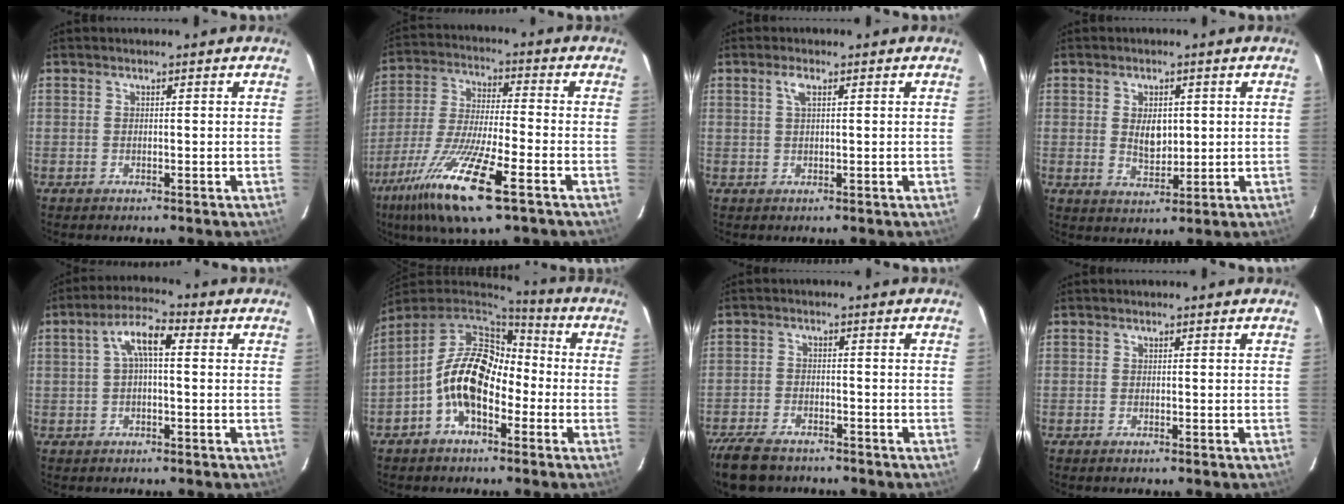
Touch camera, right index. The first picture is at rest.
{"total": 17.5, "force": [-9.8, 2.9, 14.2], "torque": [-0.299, -0.041, -0.188]}
{"total": 1.9, "force": [0.8, 0.6, 1.6], "torque": [-0.033, 0.005, 0.016]}
{"total": 5.1, "force": [0.7, 3.2, 3.9], "torque": [-0.065, -0.002, 0.017]}
{"total": 5.8, "force": [0.6, 2.1, 5.4], "torque": [-0.105, 0.021, 0.013]}
{"total": 12.1, "force": [-3.4, 7.2, 9.1], "torque": [-0.172, 0.019, -0.068]}
{"total": 10.1, "force": [-8.1, 4.3, 4.3], "torque": [-0.119, -0.018, -0.145]}
{"total": 0.0}